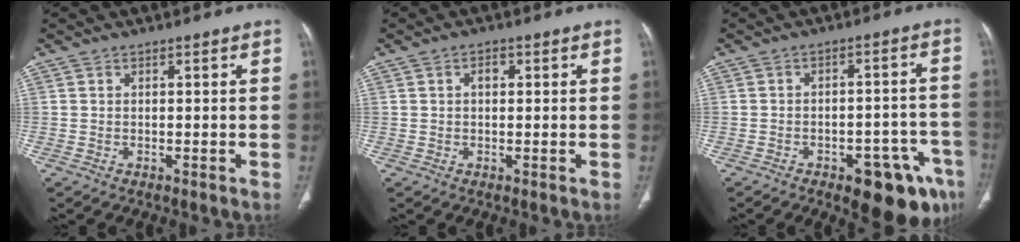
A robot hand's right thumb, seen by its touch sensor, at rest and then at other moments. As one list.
[{"total": 1.9, "force": [0.6, 1.2, 1.3], "torque": [-0.018, 0.007, 0.006]}, {"total": 14.7, "force": [-8.1, 6.3, 10.5], "torque": [-0.081, 0.049, -0.096]}]